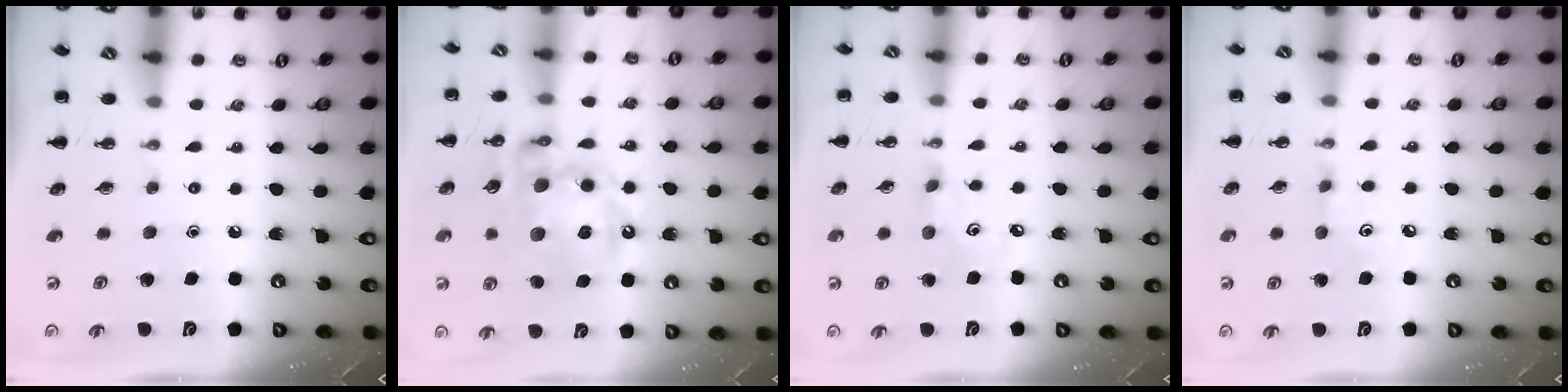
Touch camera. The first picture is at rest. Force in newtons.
{"total": 17.5, "press": 17.1, "slide": 3.7}
{"total": 4.1, "press": 4.0, "slide": 0.6}
{"total": 3.5, "press": 3.3, "slide": 1.2}